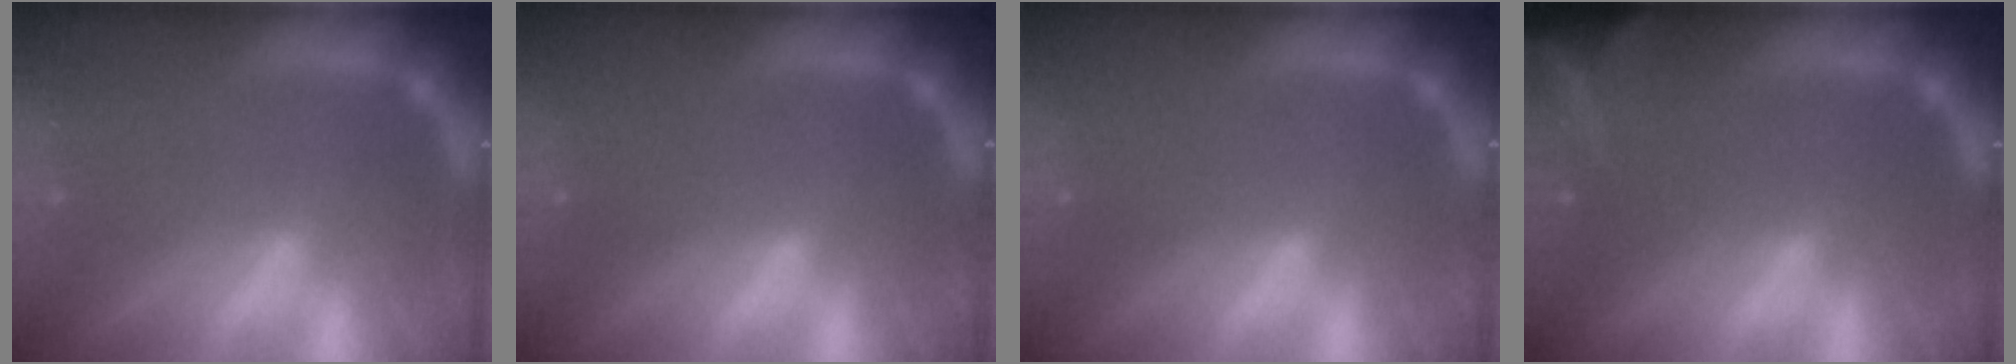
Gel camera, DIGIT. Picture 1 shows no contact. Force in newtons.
{"total": 0.0}
{"total": 0.0}
{"total": 8.5}